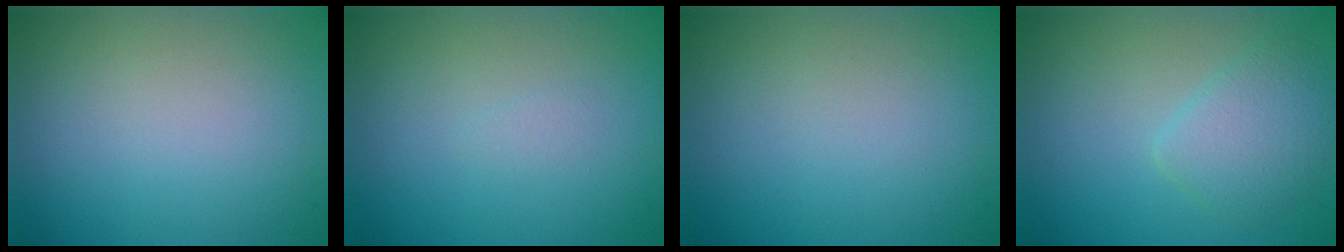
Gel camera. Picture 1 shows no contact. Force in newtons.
{"total": 0.5, "press": 0.5, "slide": 0.1}
{"total": 0.0}
{"total": 2.9, "press": 2.9, "slide": 0.0}